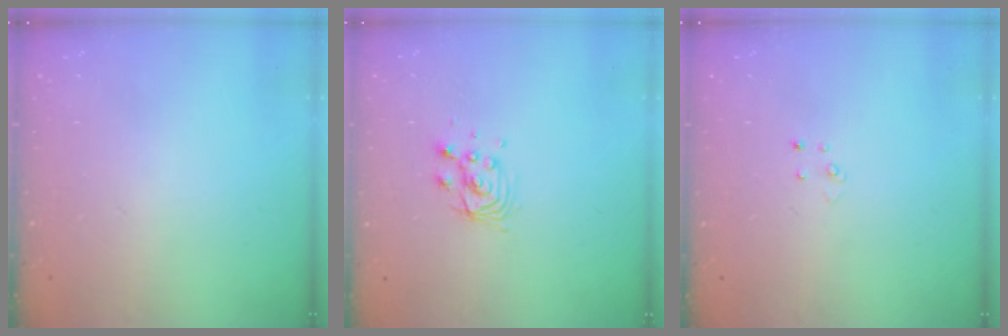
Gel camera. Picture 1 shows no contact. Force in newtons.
{"total": 6.7, "press": 6.7, "slide": 0.5}
{"total": 2.6, "press": 2.6, "slide": 0.3}